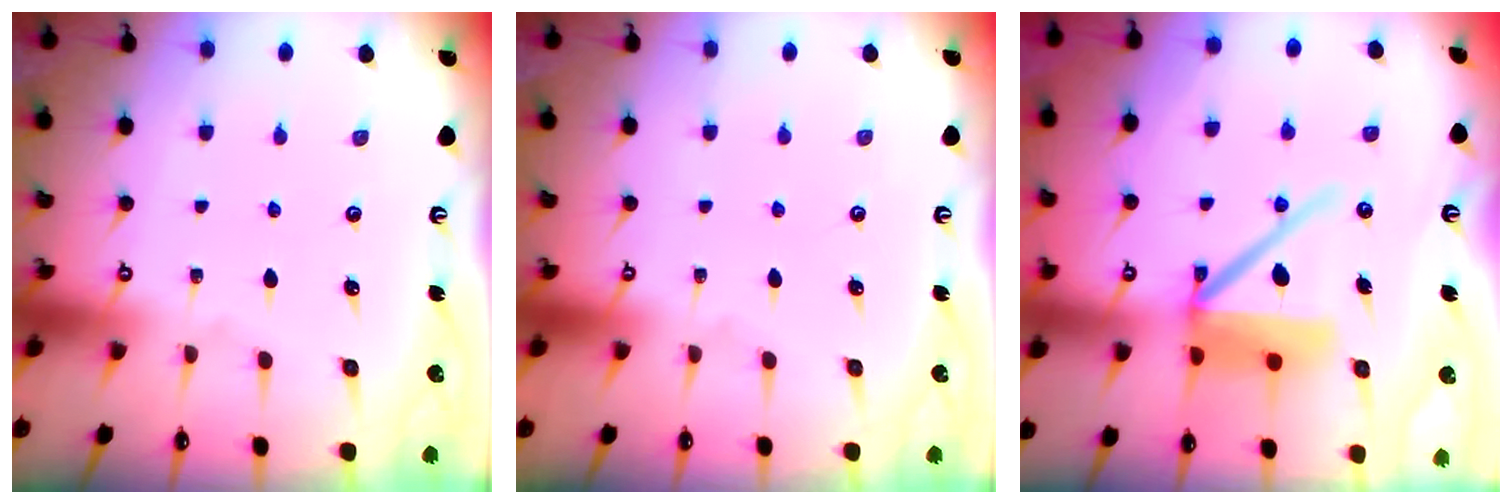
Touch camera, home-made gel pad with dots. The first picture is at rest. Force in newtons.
{"total": 0.0}
{"total": 13.1, "press": 13.0, "slide": 1.8}